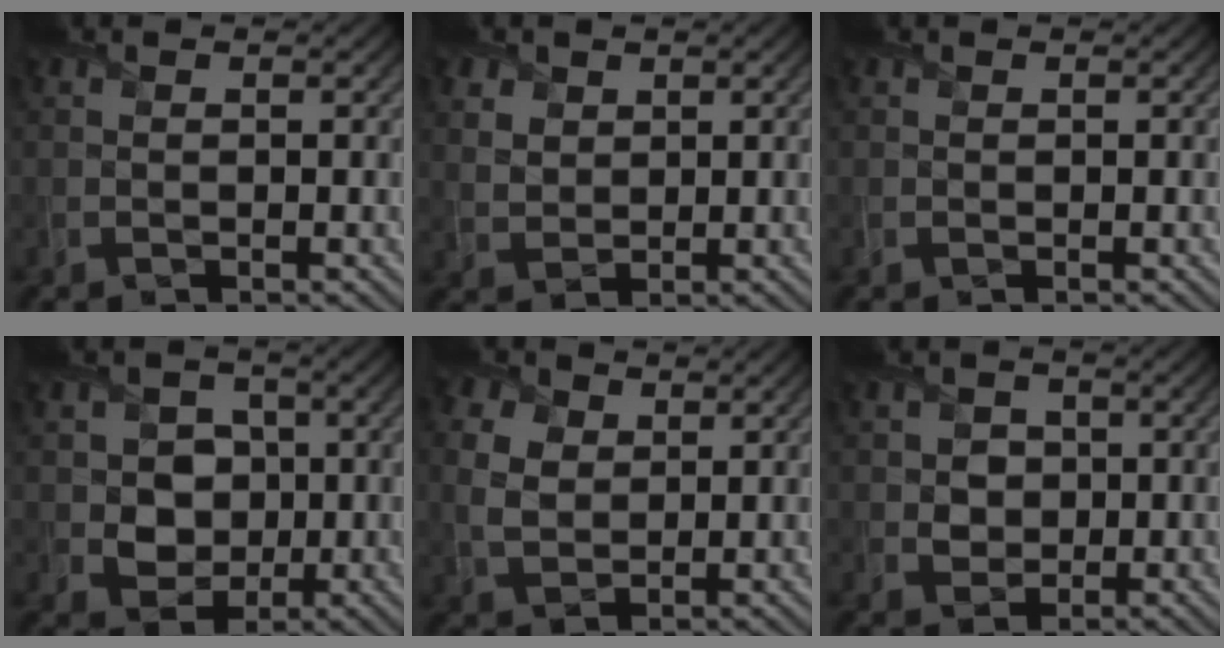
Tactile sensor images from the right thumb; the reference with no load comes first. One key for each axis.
{"total": 3.7, "fx": 2.1, "fy": 2.6, "fz": 1.5, "tx": -0.054, "ty": -0.002, "tz": 0.048}
{"total": 0.0}
{"total": 5.8, "fx": 0.0, "fy": 5.1, "fz": 2.7, "tx": -0.060, "ty": -0.005, "tz": -0.011}
{"total": 5.6, "fx": 1.8, "fy": 4.0, "fz": 3.5, "tx": -0.112, "ty": 0.008, "tz": 0.033}
{"total": 3.0, "fx": 0.0, "fy": 2.7, "fz": 1.3, "tx": -0.030, "ty": -0.002, "tz": -0.006}